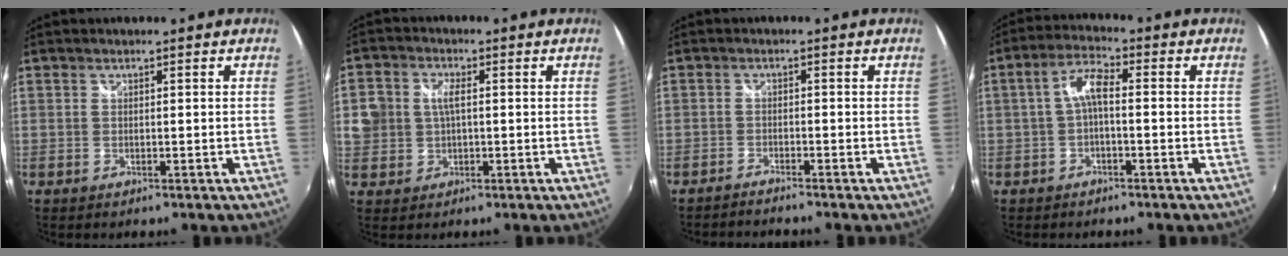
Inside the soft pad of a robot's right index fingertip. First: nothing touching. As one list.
[{"total": 6.1, "force": [0.0, 5.0, 3.5], "torque": [-0.071, 0.009, 0.003]}, {"total": 2.4, "force": [-2.4, 0.0, 0.4], "torque": [-0.025, -0.009, -0.046]}, {"total": 4.7, "force": [-0.8, 1.4, 4.4], "torque": [-0.093, 0.015, -0.017]}]